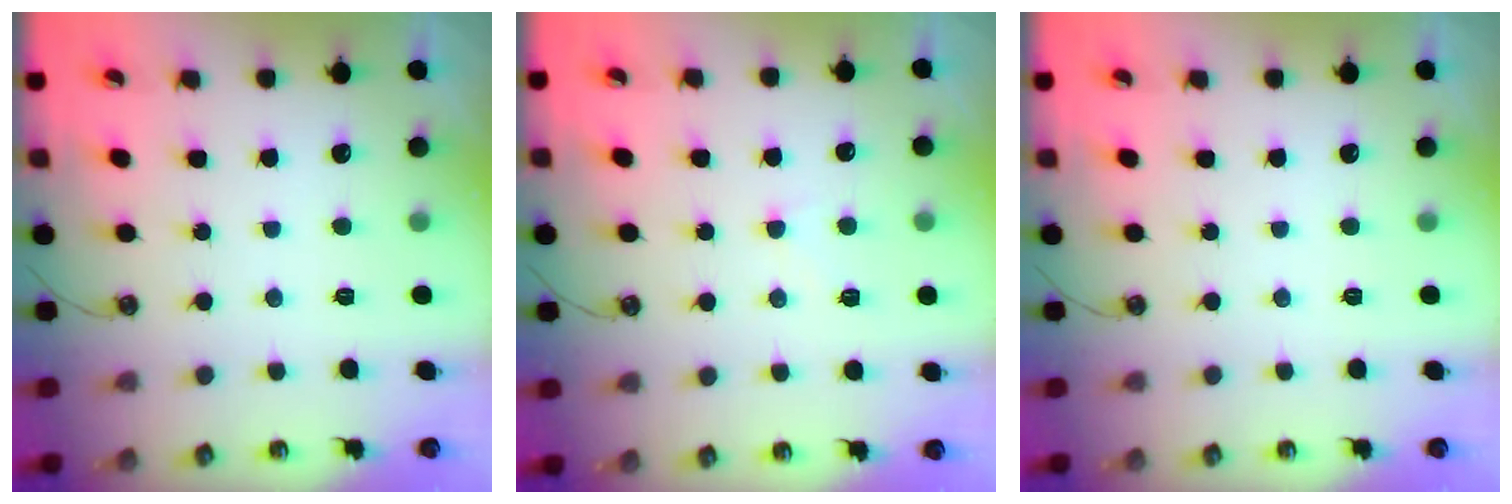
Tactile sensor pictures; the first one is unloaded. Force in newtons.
{"total": 1.3, "press": 1.2, "slide": 0.5}
{"total": 0.0}